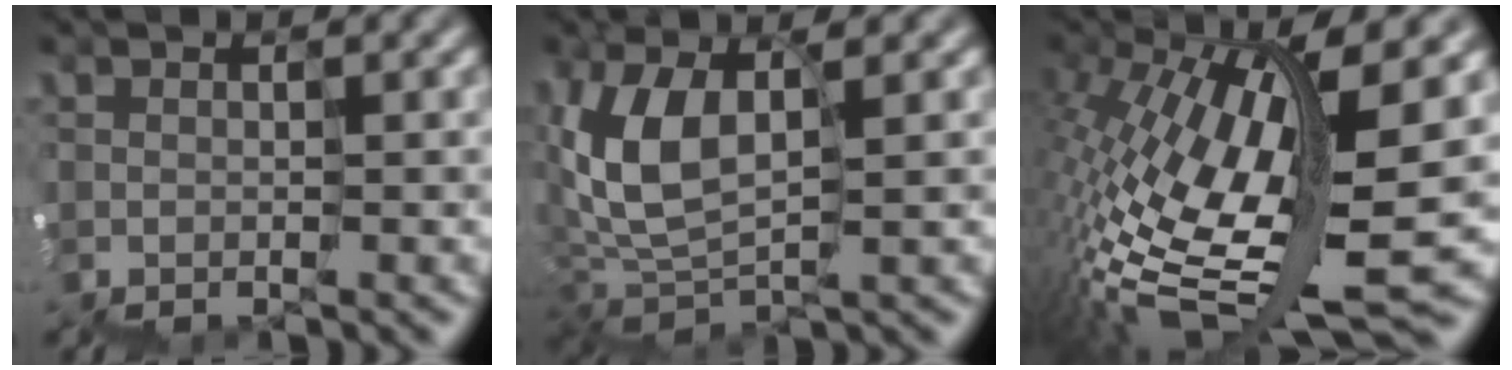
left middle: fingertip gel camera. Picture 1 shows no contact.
{"total": 5.1, "force": [1.6, 3.3, 3.5], "torque": [-0.098, 0.008, 0.029]}
{"total": 12.7, "force": [-1.2, 3.8, 12.1], "torque": [-0.242, 0.000, -0.014]}